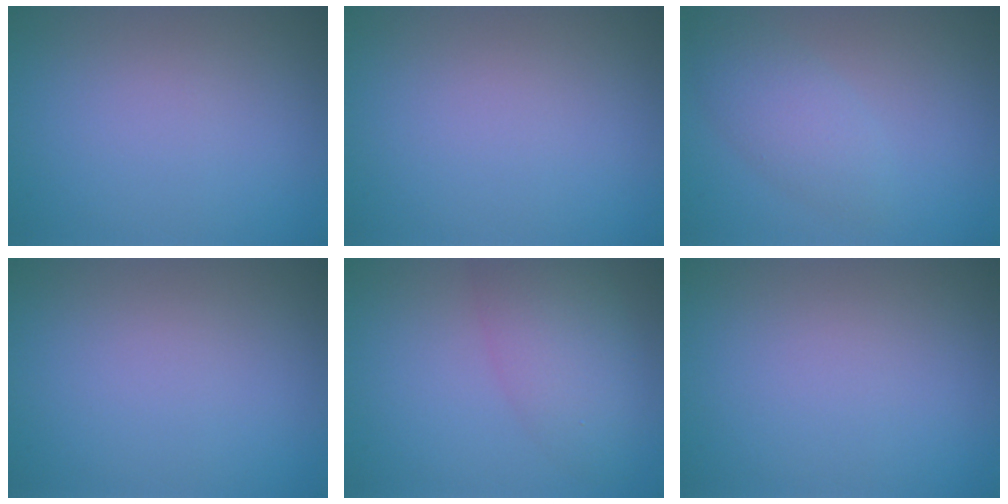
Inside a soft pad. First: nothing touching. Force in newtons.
{"total": 0.0}
{"total": 2.9, "press": 2.9, "slide": 0.0}
{"total": 0.0}
{"total": 5.3, "press": 5.3, "slide": 0.2}
{"total": 0.0}